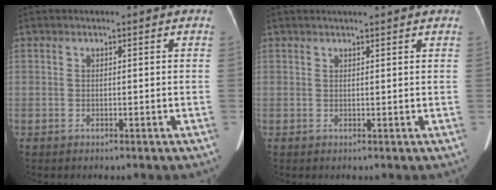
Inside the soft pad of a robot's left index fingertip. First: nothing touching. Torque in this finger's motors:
{"motor_torque": [0.09, -0.09, 0.01, 0.00]}